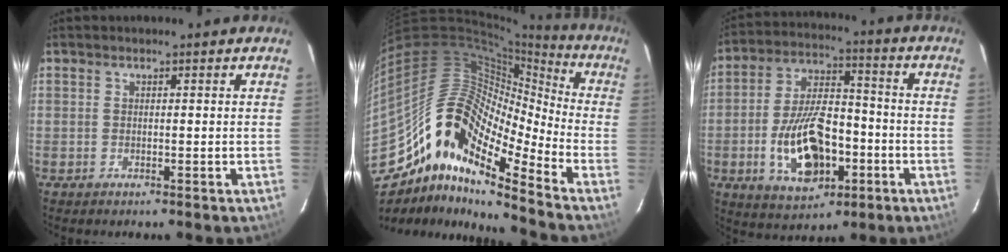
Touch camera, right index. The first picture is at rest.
{"total": 17.3, "force": [-10.7, 4.9, 12.8], "torque": [-0.210, 0.003, -0.223]}
{"total": 16.1, "force": [-5.1, 8.8, 12.5], "torque": [-0.248, 0.009, -0.071]}